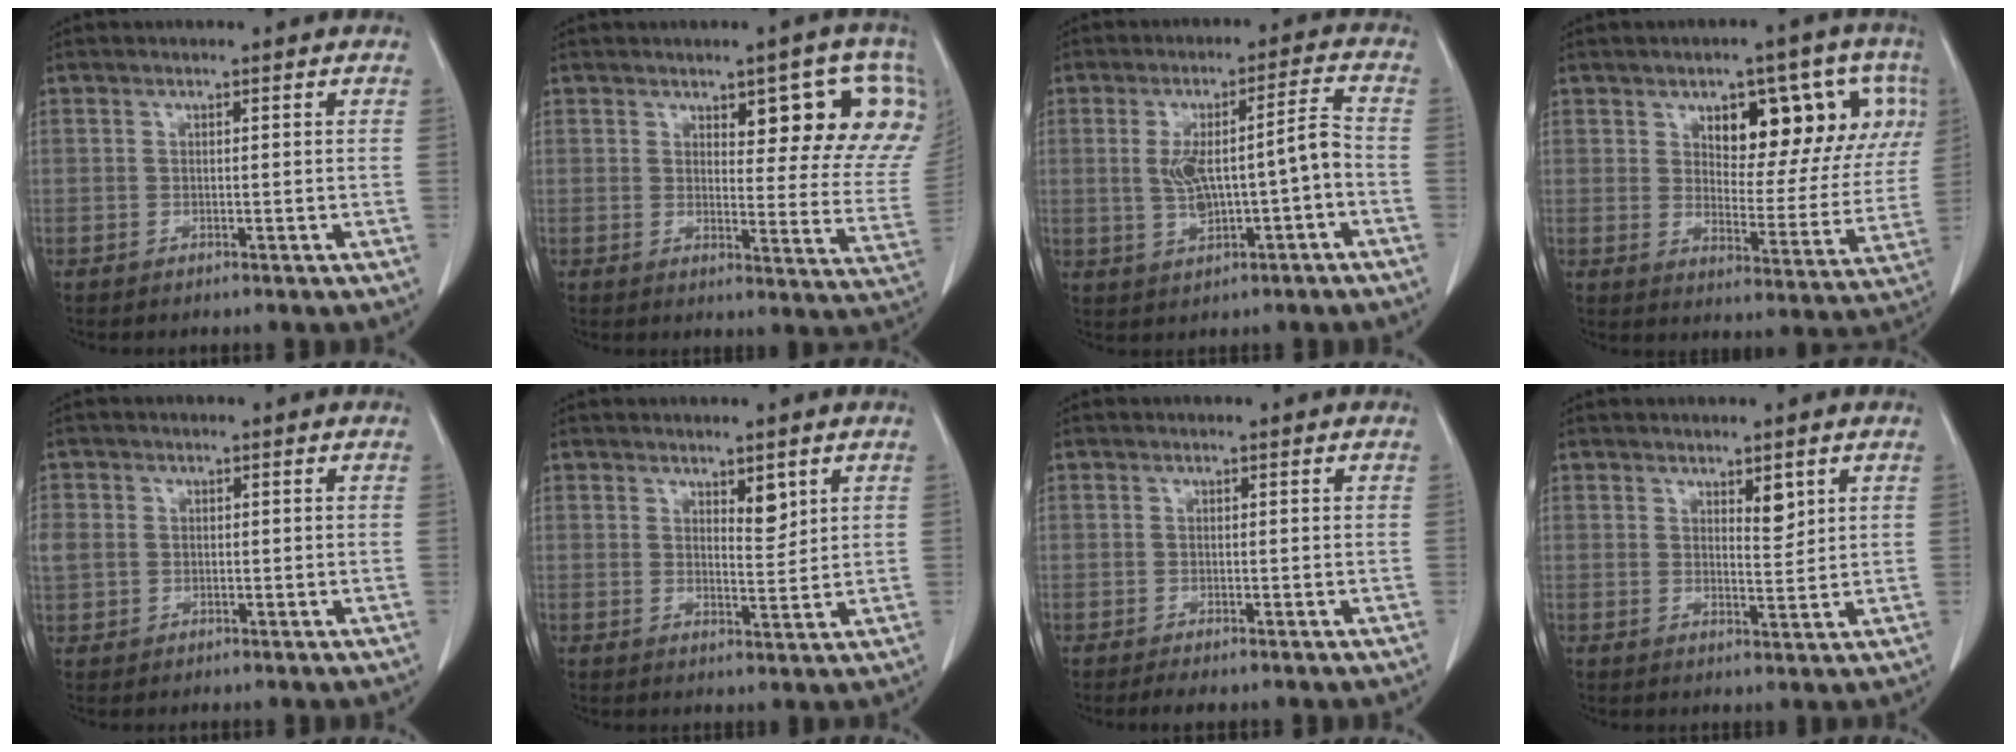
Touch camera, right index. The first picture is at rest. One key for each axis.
{"total": 13.3, "fx": 6.8, "fy": 4.1, "fz": 10.6, "tx": -0.112, "ty": -0.013, "tz": 0.072}
{"total": 8.6, "fx": -1.1, "fy": 1.7, "fz": 8.4, "tx": -0.149, "ty": 0.022, "tz": -0.010}
{"total": 15.5, "fx": 6.7, "fy": 7.1, "fz": 12.0, "tx": -0.138, "ty": 0.016, "tz": 0.096}
{"total": 5.0, "fx": 0.4, "fy": 4.4, "fz": 2.2, "tx": -0.072, "ty": 0.014, "tz": 0.015}
{"total": 2.9, "fx": 1.8, "fy": 1.0, "fz": 2.1, "tx": -0.033, "ty": -0.009, "tz": 0.032}
{"total": 1.7, "fx": -1.2, "fy": 0.5, "fz": 1.1, "tx": -0.014, "ty": -0.003, "tz": -0.017}
{"total": 2.6, "fx": 1.5, "fy": 0.9, "fz": 1.9, "tx": -0.030, "ty": -0.008, "tz": 0.027}